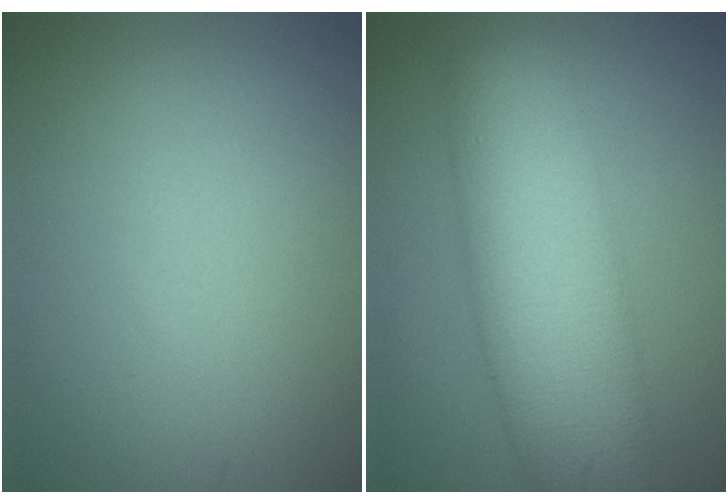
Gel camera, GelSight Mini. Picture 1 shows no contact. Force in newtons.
{"total": 10.5, "press": 10.5, "slide": 0.3}